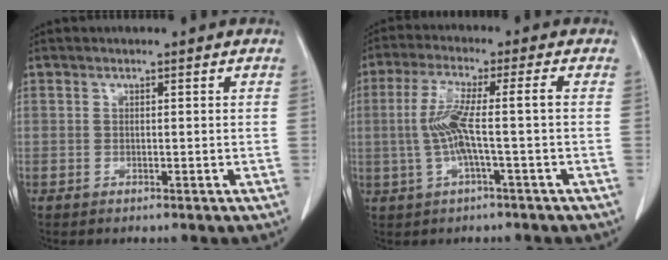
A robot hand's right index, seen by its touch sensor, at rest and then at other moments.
{"total": 7.1, "force": [-0.7, -0.1, 7.1], "torque": [-0.152, 0.016, -0.013]}